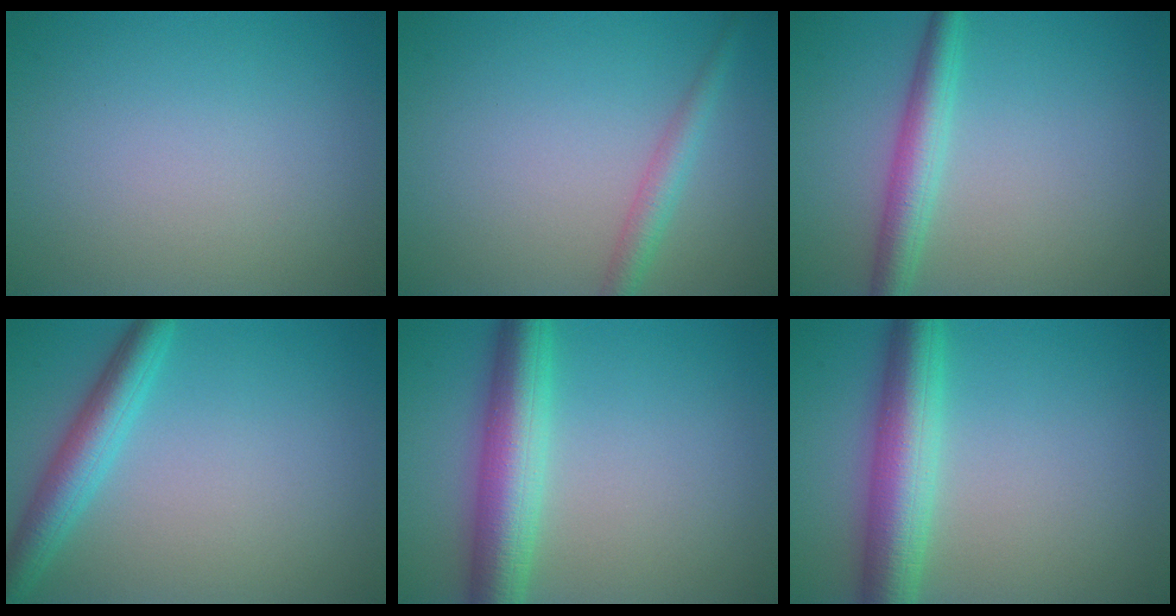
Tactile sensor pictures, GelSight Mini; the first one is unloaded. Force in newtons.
{"total": 2.2, "press": 2.2, "slide": 0.1}
{"total": 3.5, "press": 3.5, "slide": 0.1}
{"total": 4.0, "press": 4.0, "slide": 0.2}
{"total": 6.5, "press": 6.5, "slide": 0.0}
{"total": 6.5, "press": 6.5, "slide": 0.0}